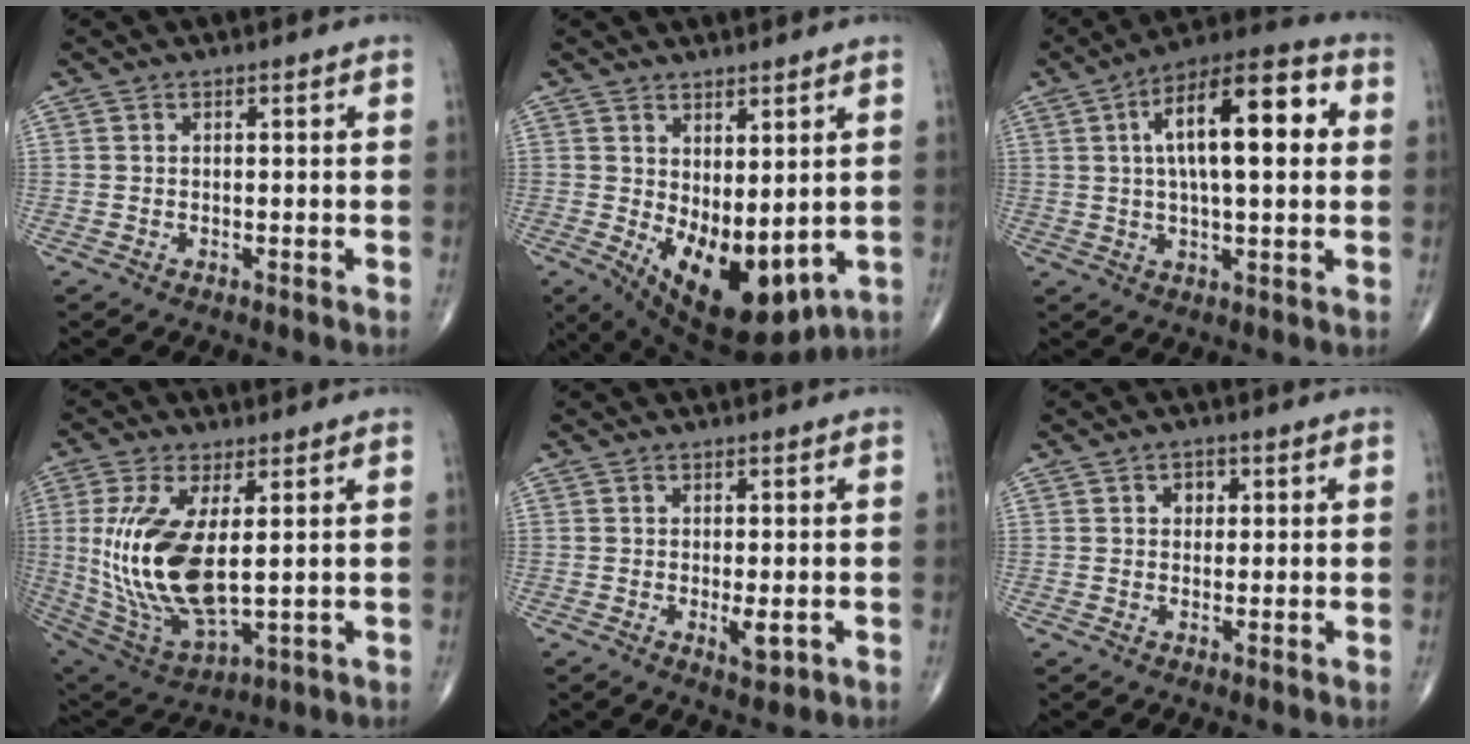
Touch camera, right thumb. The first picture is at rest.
{"total": 14.3, "force": [-1.3, 7.2, 12.3], "torque": [-0.177, -0.027, 0.009]}
{"total": 18.0, "force": [3.6, 6.7, 16.3], "torque": [-0.241, 0.022, 0.047]}
{"total": 18.2, "force": [1.5, 7.9, 16.4], "torque": [-0.344, -0.022, 0.046]}
{"total": 3.0, "force": [-0.7, 1.1, 2.6], "torque": [-0.039, -0.007, -0.007]}
{"total": 2.4, "force": [0.7, 2.0, 1.2], "torque": [-0.003, 0.001, 0.006]}